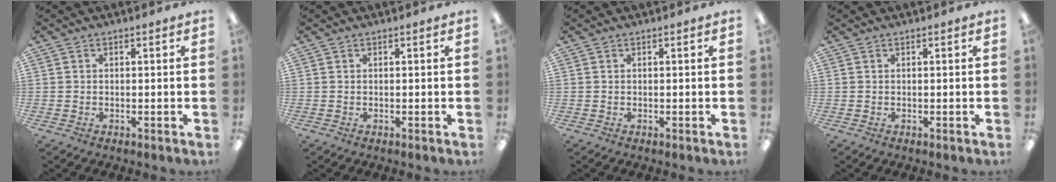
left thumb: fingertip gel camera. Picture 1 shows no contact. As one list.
[{"total": 0.0}, {"total": 0.0}, {"total": 0.0}]